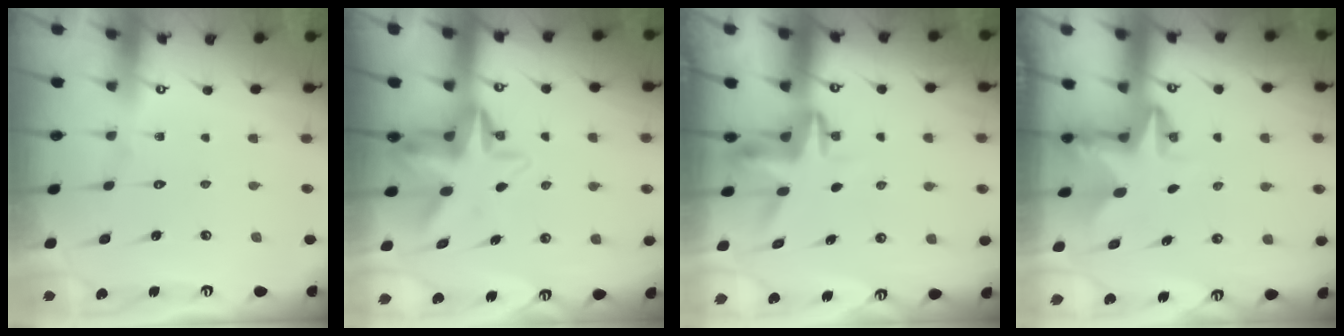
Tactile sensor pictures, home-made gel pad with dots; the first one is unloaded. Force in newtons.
{"total": 7.4, "press": 7.4, "slide": 1.1}
{"total": 3.6, "press": 3.6, "slide": 0.2}
{"total": 2.8, "press": 2.8, "slide": 0.2}